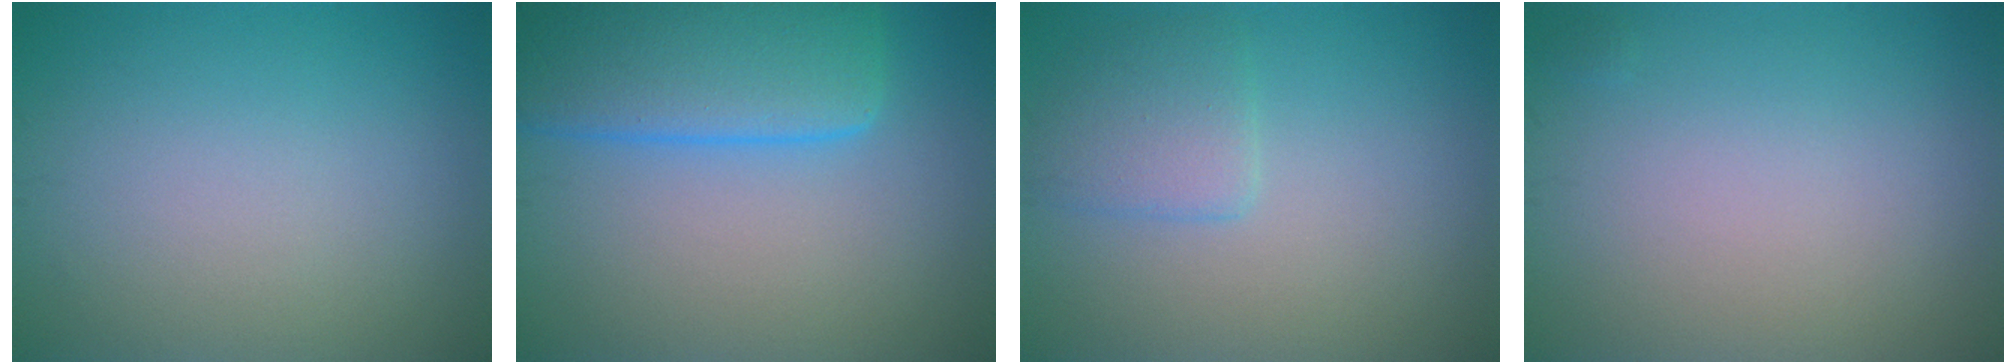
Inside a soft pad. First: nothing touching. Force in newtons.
{"total": 8.5, "press": 8.5, "slide": 0.7}
{"total": 2.6, "press": 2.6, "slide": 0.1}
{"total": 0.0}